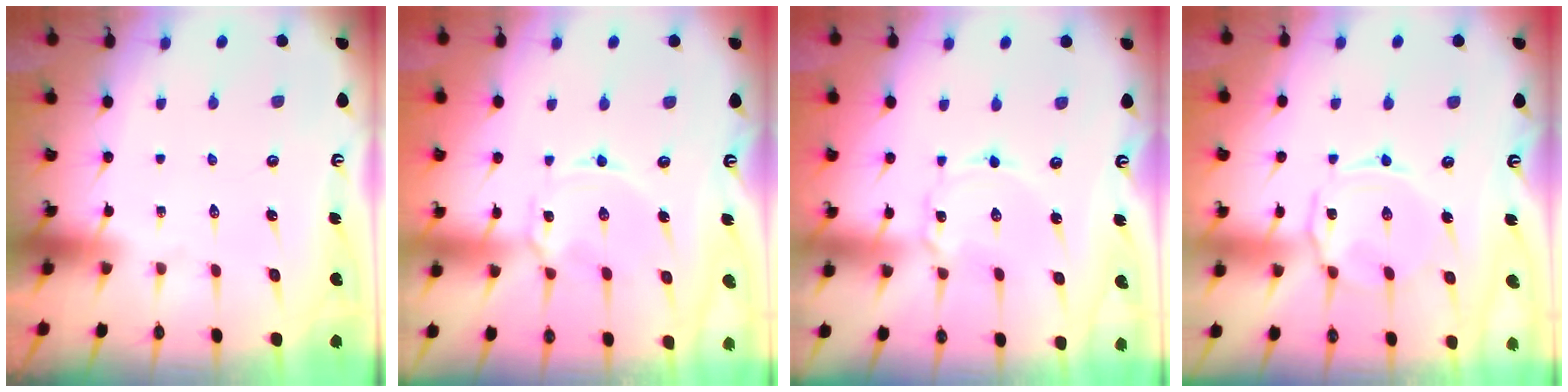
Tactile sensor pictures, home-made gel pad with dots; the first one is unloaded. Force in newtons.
{"total": 2.6, "press": 2.5, "slide": 0.3}
{"total": 2.4, "press": 2.4, "slide": 0.1}
{"total": 5.6, "press": 5.6, "slide": 0.6}